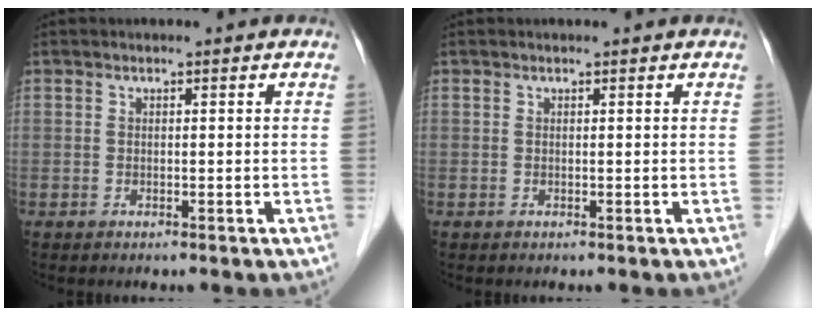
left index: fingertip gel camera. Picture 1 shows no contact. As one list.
[{"total": 0.6, "force": [0.5, 0.0, 0.2], "torque": [-0.005, 0.001, 0.008]}]